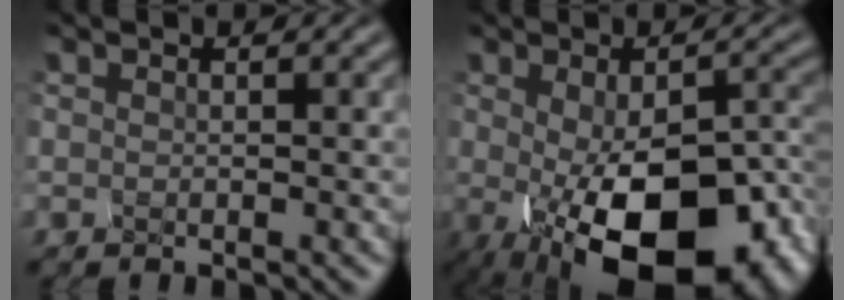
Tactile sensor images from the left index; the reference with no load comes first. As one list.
[{"total": 14.6, "force": [-5.2, 6.7, 11.8], "torque": [-0.175, -0.042, -0.051]}]